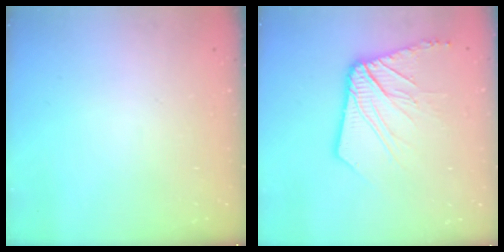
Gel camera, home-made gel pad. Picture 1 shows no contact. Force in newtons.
{"total": 14.6, "press": 14.5, "slide": 1.7}